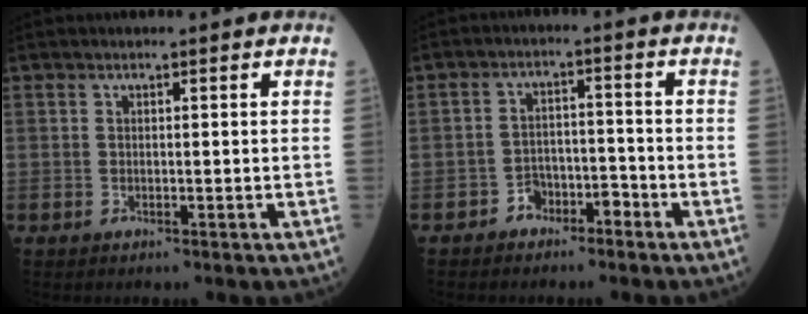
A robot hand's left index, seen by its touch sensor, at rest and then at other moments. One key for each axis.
{"total": 3.9, "fx": -2.8, "fy": 2.2, "fz": 1.4, "tx": -0.018, "ty": 0.012, "tz": -0.047}